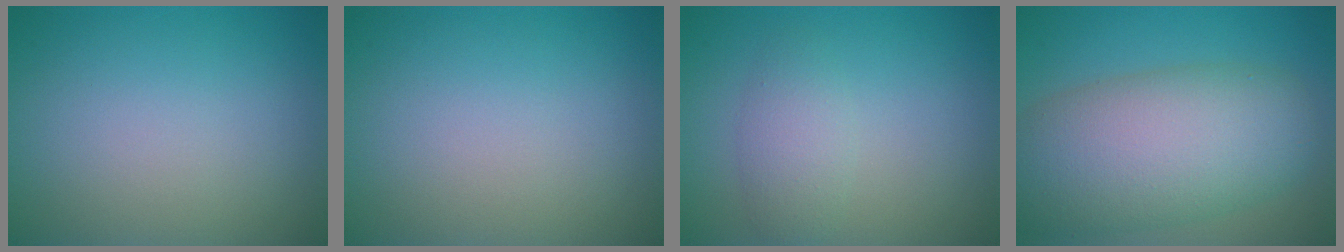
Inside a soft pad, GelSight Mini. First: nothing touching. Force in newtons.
{"total": 0.0}
{"total": 2.4, "press": 2.4, "slide": 0.0}
{"total": 10.0, "press": 10.0, "slide": 0.9}